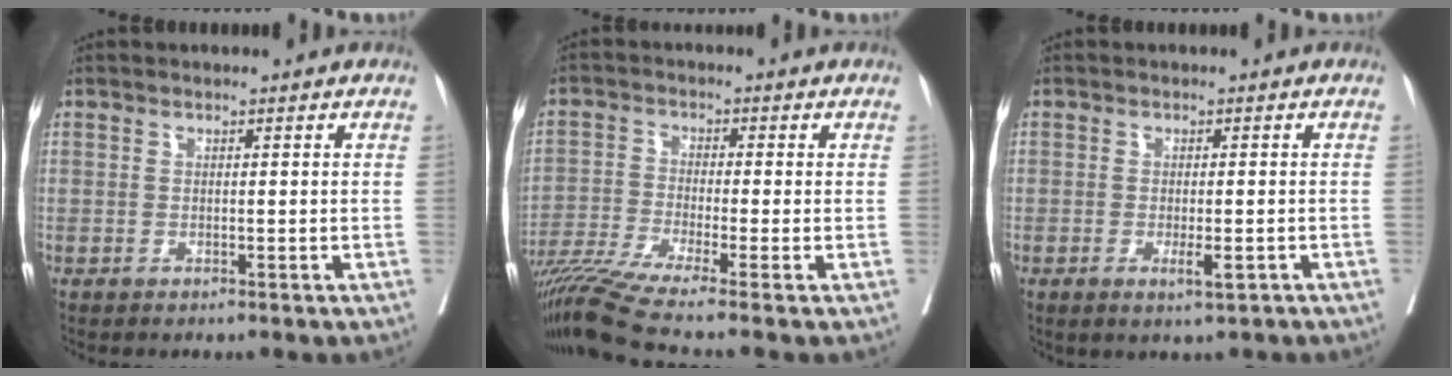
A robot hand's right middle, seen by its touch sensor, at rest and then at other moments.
{"total": 10.5, "force": [-8.4, -2.0, 6.0], "torque": [-0.103, -0.022, -0.145]}
{"total": 2.5, "force": [-1.2, 0.7, 2.1], "torque": [-0.033, -0.001, -0.015]}